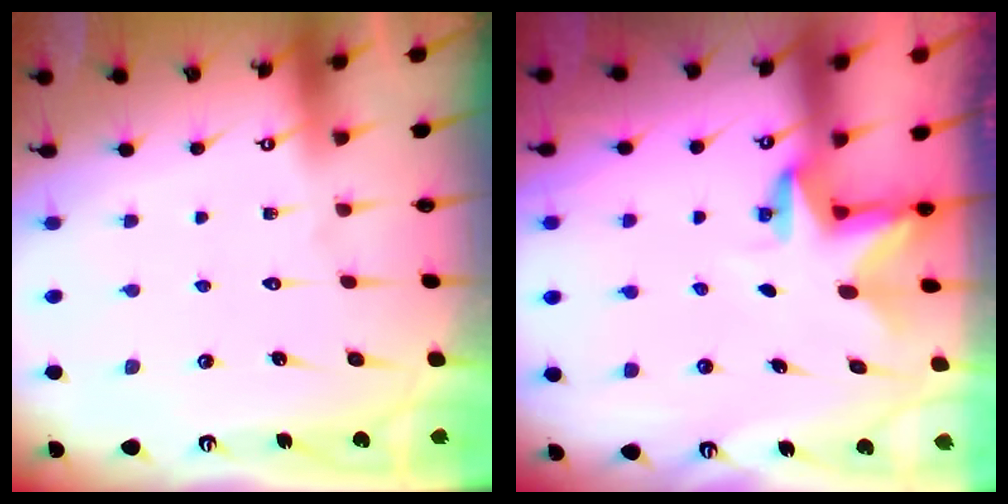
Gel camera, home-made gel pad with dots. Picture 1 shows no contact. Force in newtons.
{"total": 2.7, "press": 2.7, "slide": 0.3}